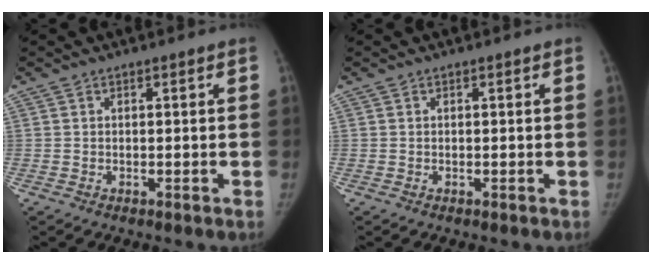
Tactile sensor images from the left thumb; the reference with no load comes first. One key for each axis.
{"total": 0.0}